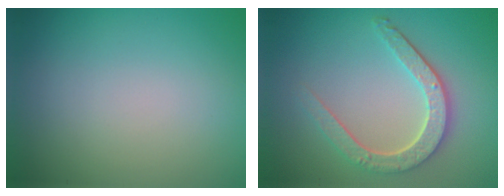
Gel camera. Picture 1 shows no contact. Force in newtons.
{"total": 4.5, "press": 3.6, "slide": 2.7}